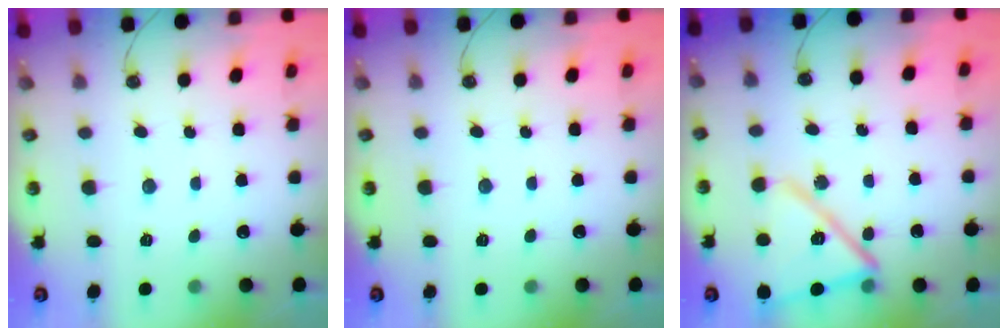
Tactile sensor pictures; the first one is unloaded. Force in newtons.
{"total": 0.0}
{"total": 15.3, "press": 15.2, "slide": 1.4}